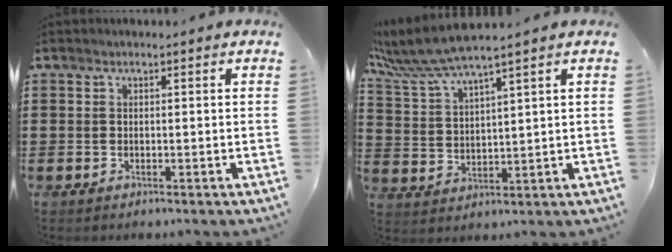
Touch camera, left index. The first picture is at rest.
{"total": 6.7, "force": [5.8, 0.1, 3.5], "torque": [-0.097, -0.028, 0.098]}